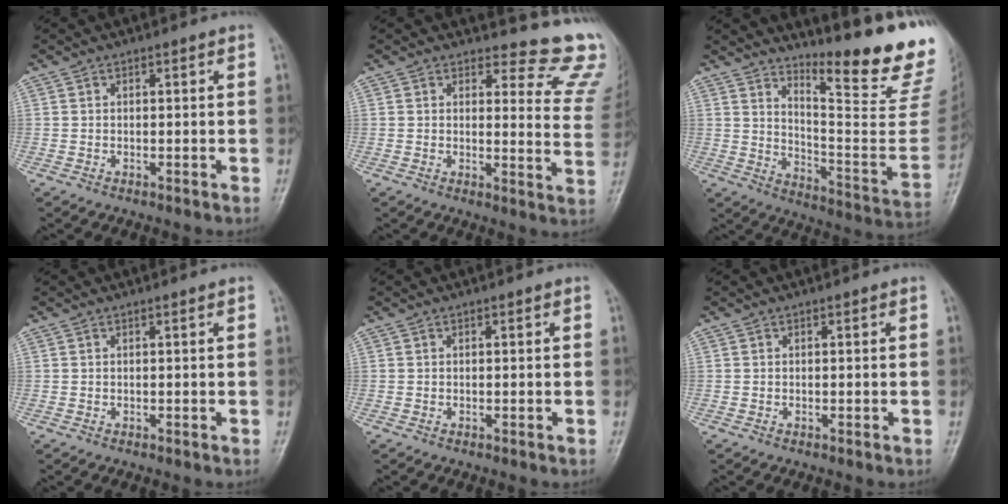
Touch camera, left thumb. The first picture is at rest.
{"total": 12.7, "force": [11.7, 4.1, 2.6], "torque": [0.016, -0.122, 0.098]}
{"total": 21.1, "force": [16.3, 1.9, 13.2], "torque": [-0.169, -0.158, 0.233]}
{"total": 0.0}
{"total": 0.0}
{"total": 0.0}